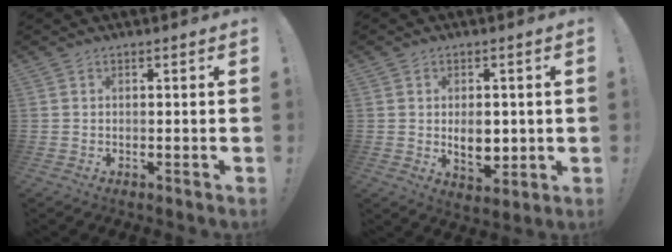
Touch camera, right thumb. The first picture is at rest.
{"total": 7.5, "force": [0.0, 5.3, 5.3], "torque": [-0.059, -0.002, 0.000]}